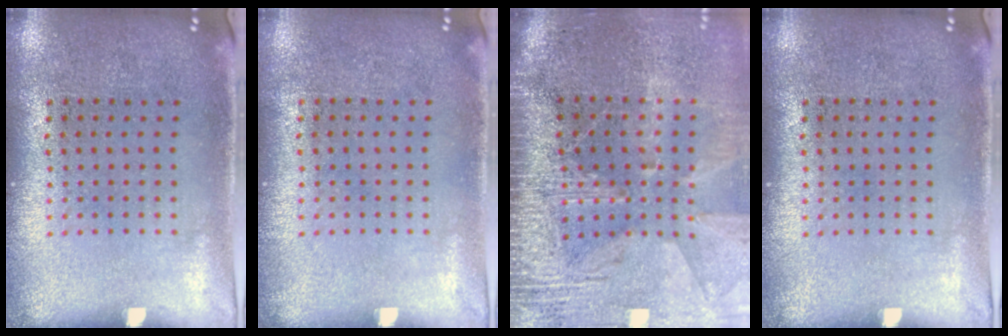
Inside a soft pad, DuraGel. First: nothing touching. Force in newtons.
{"total": 0.0}
{"total": 3.8, "press": 3.3, "slide": 1.9}
{"total": 0.0}